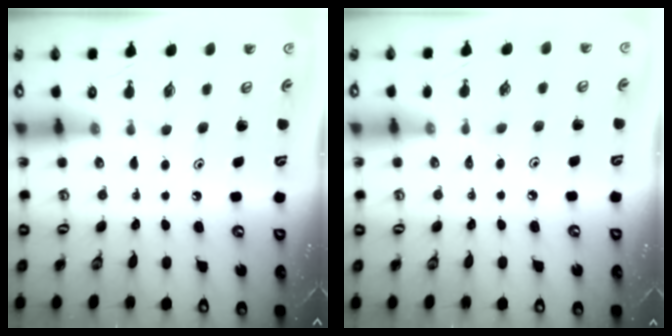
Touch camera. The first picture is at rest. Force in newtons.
{"total": 2.9, "press": 2.9, "slide": 0.6}